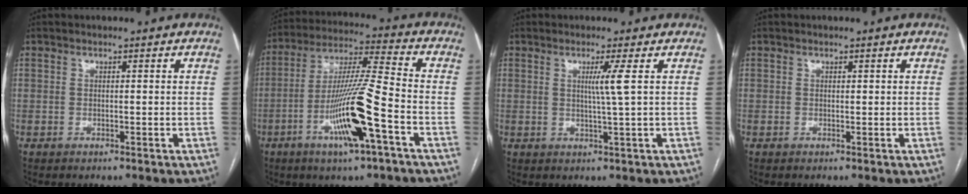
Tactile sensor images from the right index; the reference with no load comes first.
{"total": 14.6, "force": [-5.6, 0.2, 13.4], "torque": [-0.261, -0.004, -0.104]}
{"total": 3.1, "force": [0.8, -1.2, 2.7], "torque": [-0.053, -0.009, 0.017]}
{"total": 0.0}